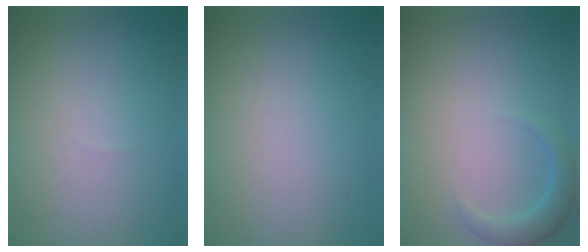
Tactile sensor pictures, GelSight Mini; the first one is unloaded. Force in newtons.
{"total": 0.0}
{"total": 2.4, "press": 2.4, "slide": 0.1}